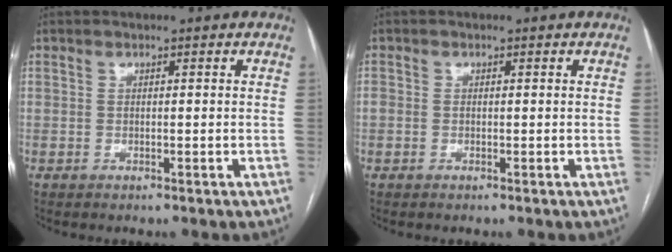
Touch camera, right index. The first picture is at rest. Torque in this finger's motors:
{"motor_torque": [0.06, 0.03, 0.13, 0.02]}